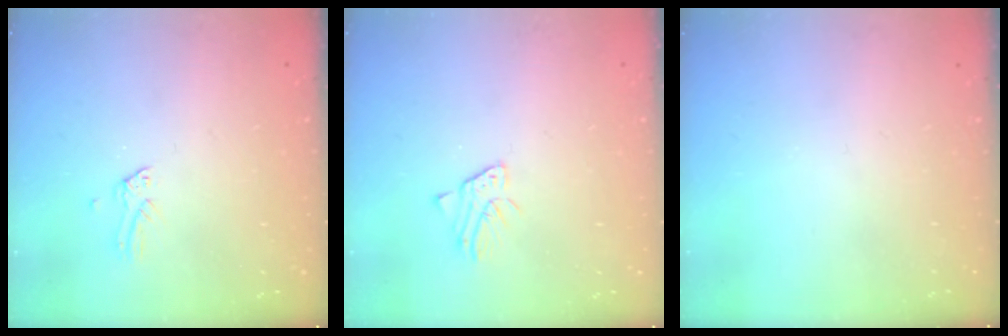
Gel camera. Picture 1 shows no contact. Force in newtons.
{"total": 1.6, "press": 1.6, "slide": 0.2}
{"total": 0.0}